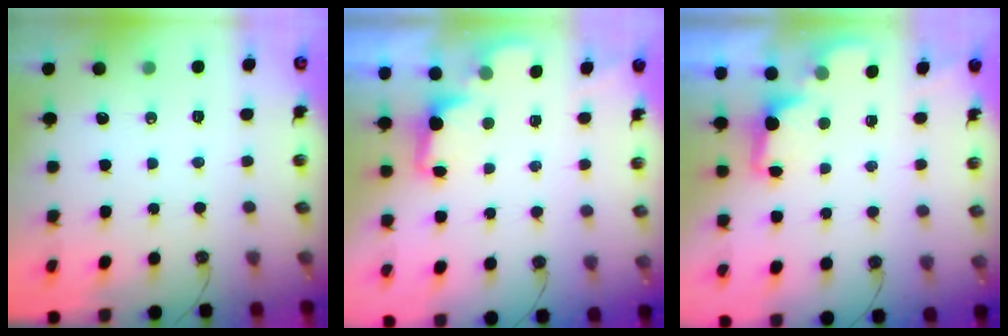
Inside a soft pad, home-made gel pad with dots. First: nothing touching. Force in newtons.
{"total": 2.5, "press": 2.4, "slide": 0.6}
{"total": 2.5, "press": 2.4, "slide": 0.6}